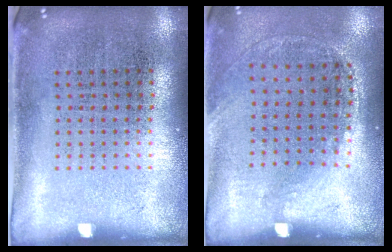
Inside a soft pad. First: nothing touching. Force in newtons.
{"total": 1.3, "press": 0.9, "slide": 0.9}